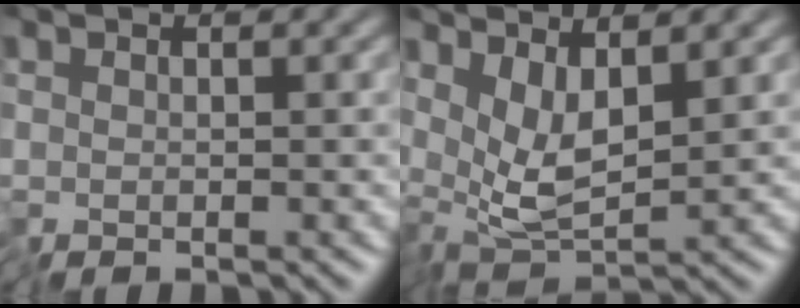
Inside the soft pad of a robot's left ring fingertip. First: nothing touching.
{"total": 4.2, "force": [1.2, 1.5, 3.7], "torque": [-0.081, -0.008, 0.024]}